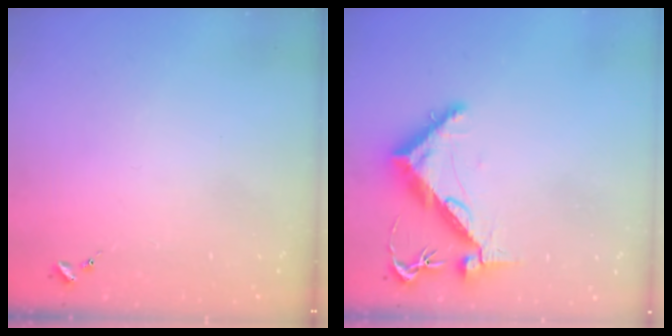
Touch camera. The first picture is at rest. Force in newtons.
{"total": 11.0, "press": 10.9, "slide": 1.1}